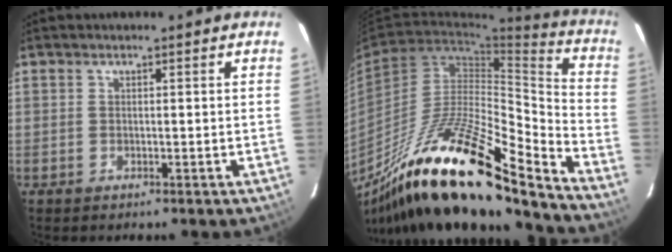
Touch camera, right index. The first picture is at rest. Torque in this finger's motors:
{"motor_torque": [1.11, -1.03, 1.05, 0.21]}